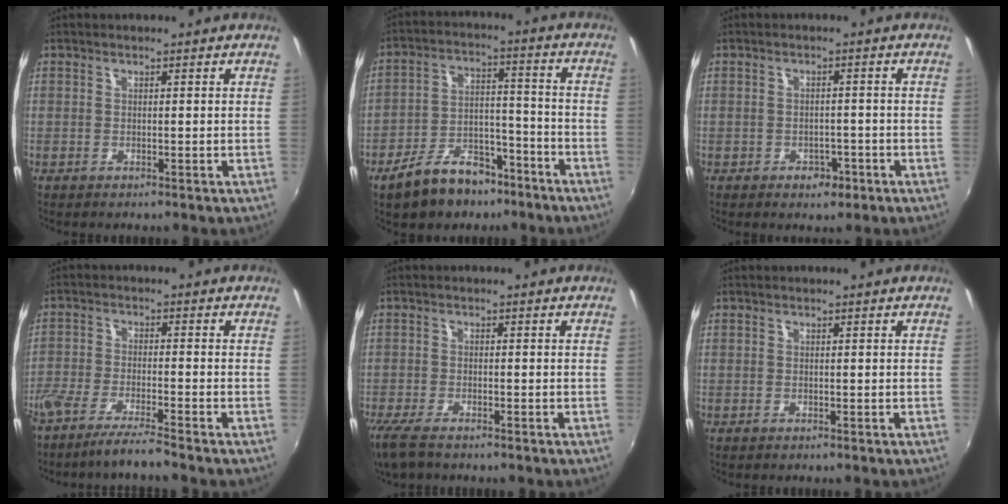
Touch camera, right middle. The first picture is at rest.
{"total": 12.8, "force": [-8.9, 7.1, 5.9], "torque": [-0.123, 0.019, -0.127]}
{"total": 3.3, "force": [-1.8, 2.4, 1.4], "torque": [-0.028, -0.001, -0.021]}
{"total": 7.5, "force": [-6.4, -0.4, 3.8], "torque": [-0.091, -0.019, -0.117]}
{"total": 7.1, "force": [-5.4, 2.0, 4.0], "torque": [-0.103, -0.032, -0.105]}
{"total": 0.0}